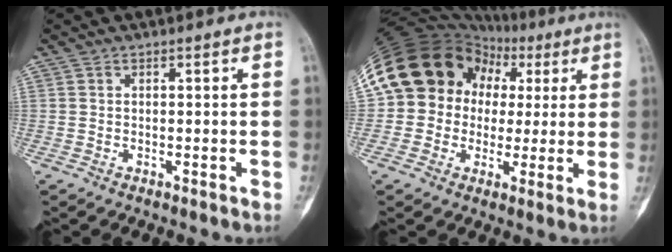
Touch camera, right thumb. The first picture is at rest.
{"total": 20.3, "force": [3.8, 17.5, 9.4], "torque": [-0.151, 0.064, 0.072]}